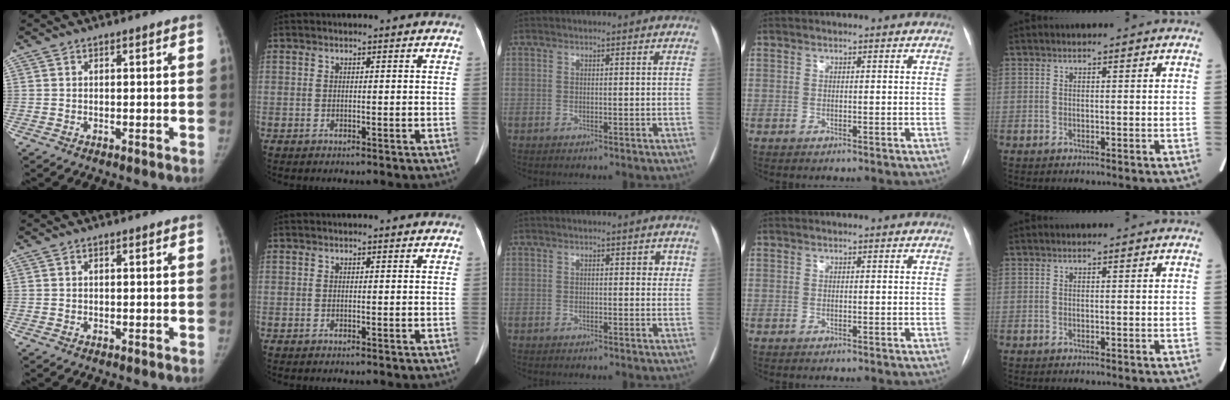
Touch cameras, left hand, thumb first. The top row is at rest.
{"index": {"total": 1.7, "force": [1.5, 0.3, 0.7], "torque": [-0.005, 0.003, 0.013]}, "middle": {"total": 2.8, "force": [1.0, 1.4, 2.2], "torque": [-0.025, 0.008, 0.008]}}